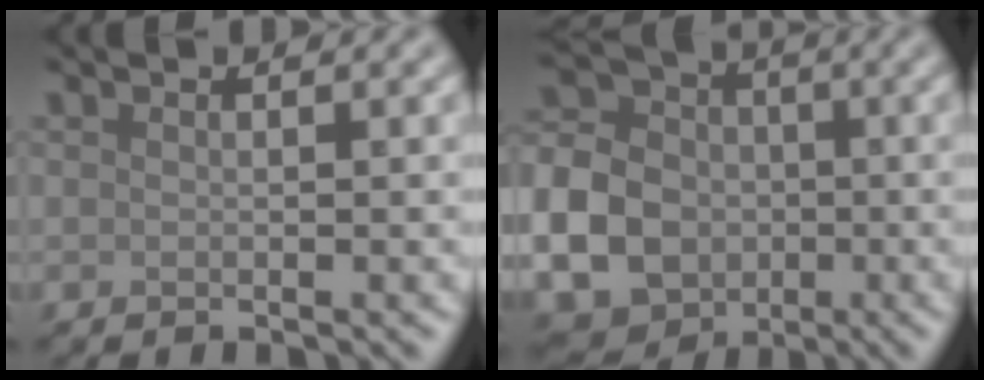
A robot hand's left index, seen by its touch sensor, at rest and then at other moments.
{"total": 13.2, "force": [-3.9, 11.0, 6.3], "torque": [-0.146, -0.030, -0.096]}